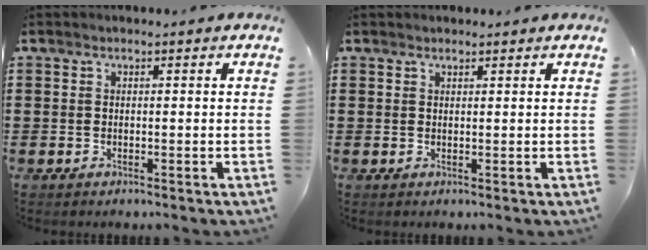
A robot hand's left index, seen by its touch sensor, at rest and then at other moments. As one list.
[{"total": 0.9, "force": [0.8, 0.3, 0.1], "torque": [-0.003, 0.001, 0.017]}]